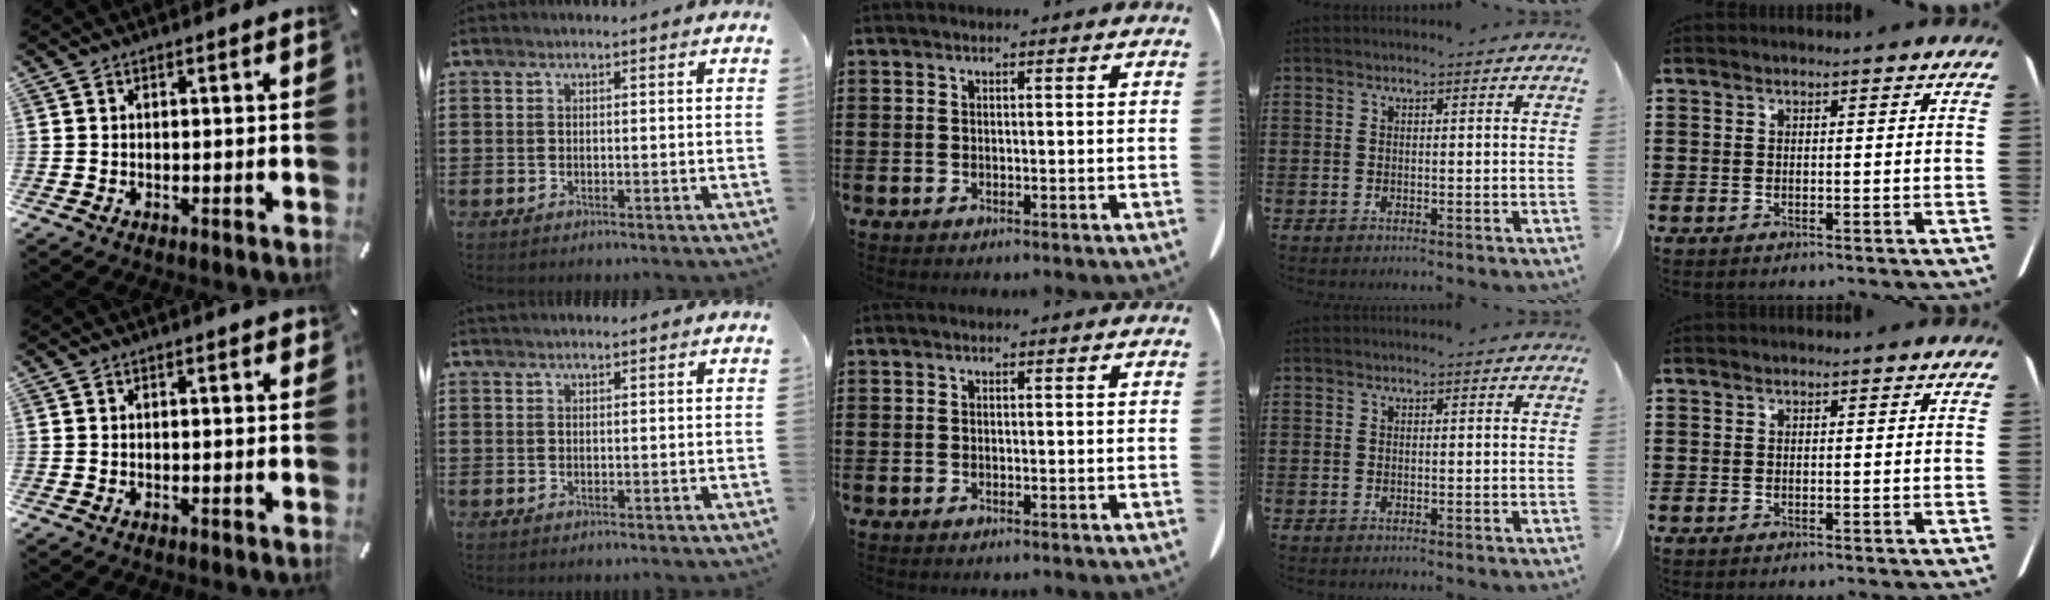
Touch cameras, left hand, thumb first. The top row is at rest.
{"thumb": {"total": 1.3, "force": [0.2, 0.4, 1.2], "torque": [-0.017, 0.000, 0.001]}, "index": {"total": 0.6, "force": [0.6, 0.0, 0.2], "torque": [-0.005, 0.000, 0.011]}}